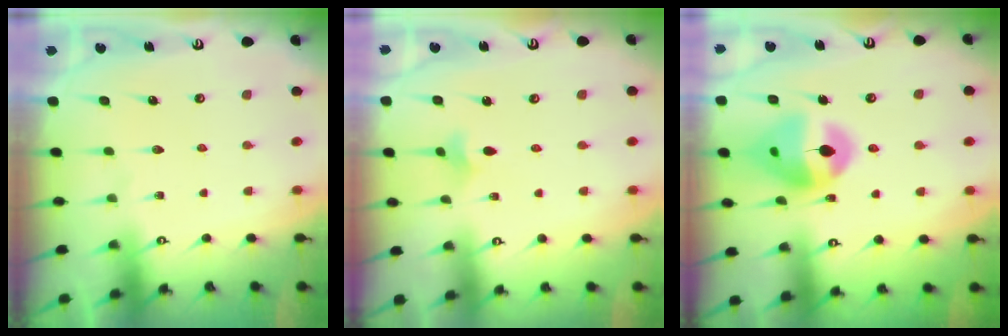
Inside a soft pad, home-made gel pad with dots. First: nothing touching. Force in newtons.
{"total": 2.5, "press": 2.5, "slide": 0.6}
{"total": 14.3, "press": 14.2, "slide": 2.0}